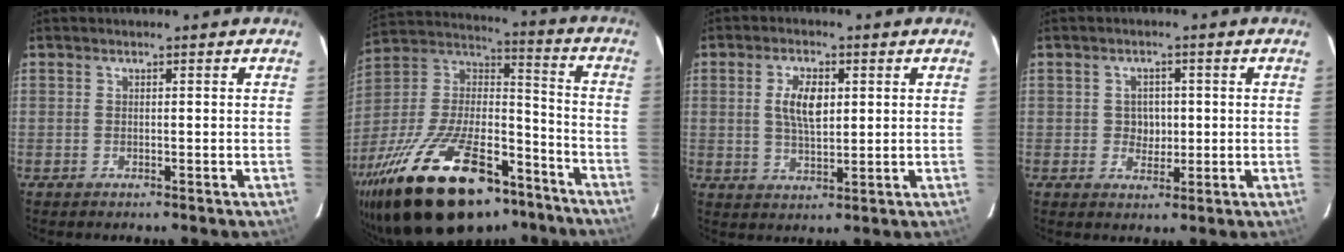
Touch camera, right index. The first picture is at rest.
{"total": 34.3, "force": [-22.9, 14.2, 21.2], "torque": [-0.412, -0.013, -0.352]}
{"total": 6.4, "force": [1.4, 3.0, 5.4], "torque": [-0.099, 0.004, 0.029]}
{"total": 3.5, "force": [0.0, 3.2, 1.4], "torque": [-0.023, 0.009, 0.002]}